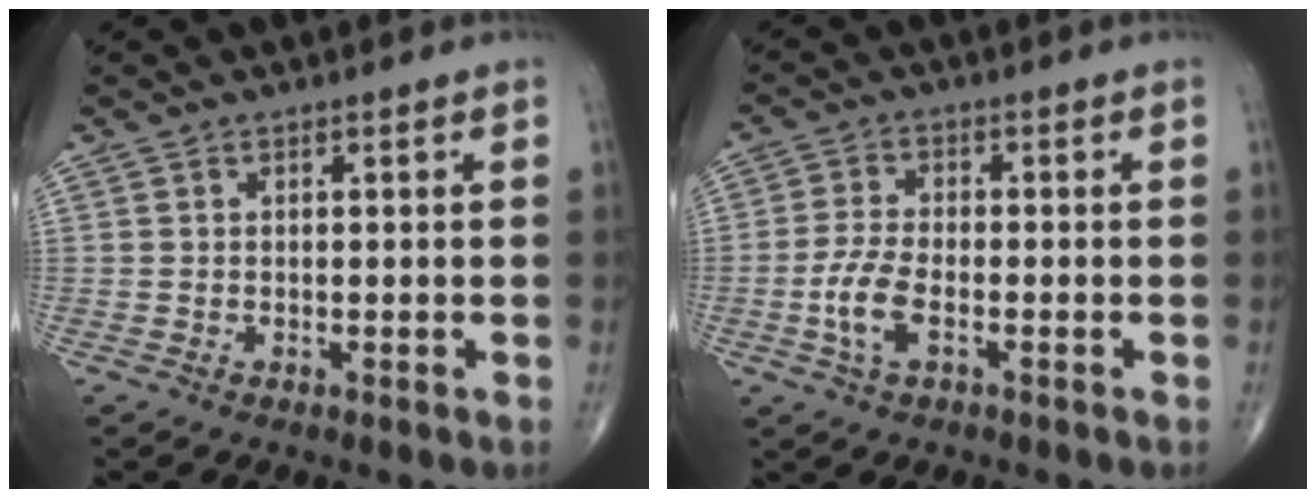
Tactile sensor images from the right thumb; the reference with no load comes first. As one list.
[{"total": 6.1, "force": [-2.1, 2.7, 5.1], "torque": [-0.115, 0.010, -0.042]}]